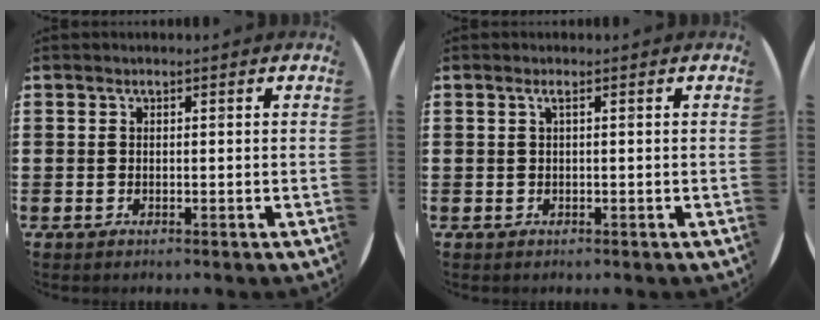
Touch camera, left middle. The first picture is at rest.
{"total": 0.6, "force": [0.1, -0.1, 0.6], "torque": [-0.009, -0.001, 0.001]}